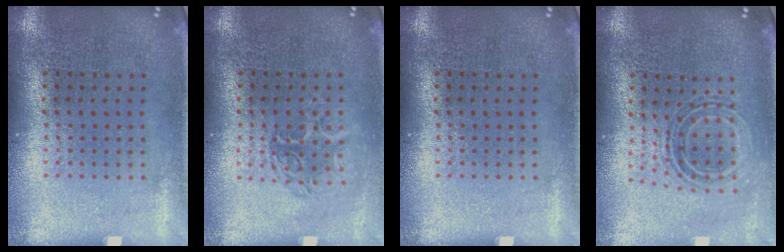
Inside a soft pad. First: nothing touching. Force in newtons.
{"total": 1.3, "press": 1.0, "slide": 0.7}
{"total": 0.0}
{"total": 0.7, "press": 0.7, "slide": 0.1}